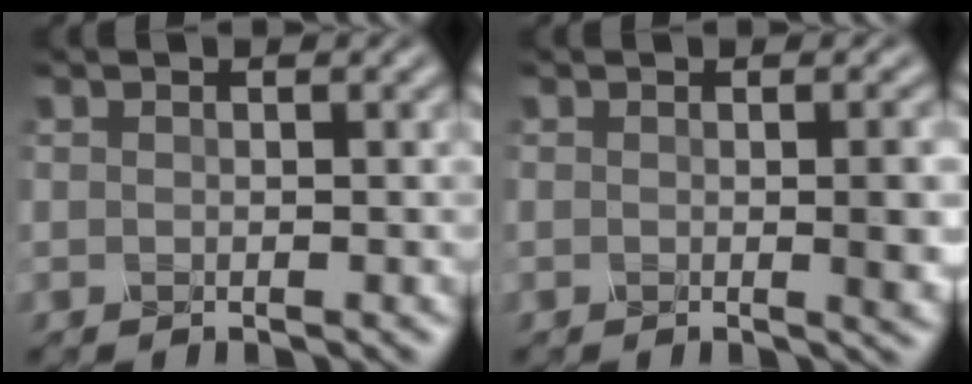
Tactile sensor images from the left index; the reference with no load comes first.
{"total": 3.2, "force": [-0.1, 0.8, 3.0], "torque": [-0.031, 0.002, -0.001]}